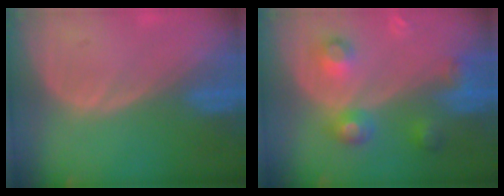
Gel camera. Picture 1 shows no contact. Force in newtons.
{"total": 5.9, "press": 5.8, "slide": 0.4}